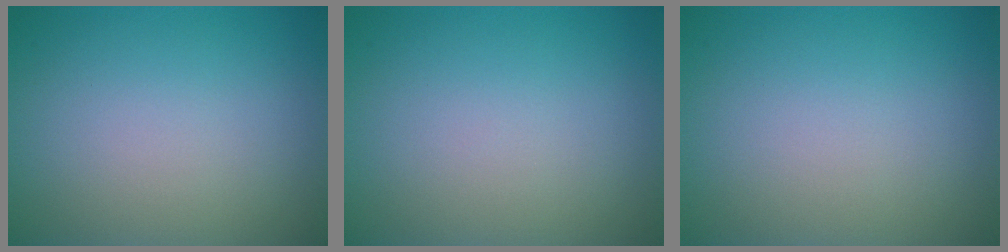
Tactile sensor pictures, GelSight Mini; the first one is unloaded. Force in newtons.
{"total": 0.0}
{"total": 0.0}